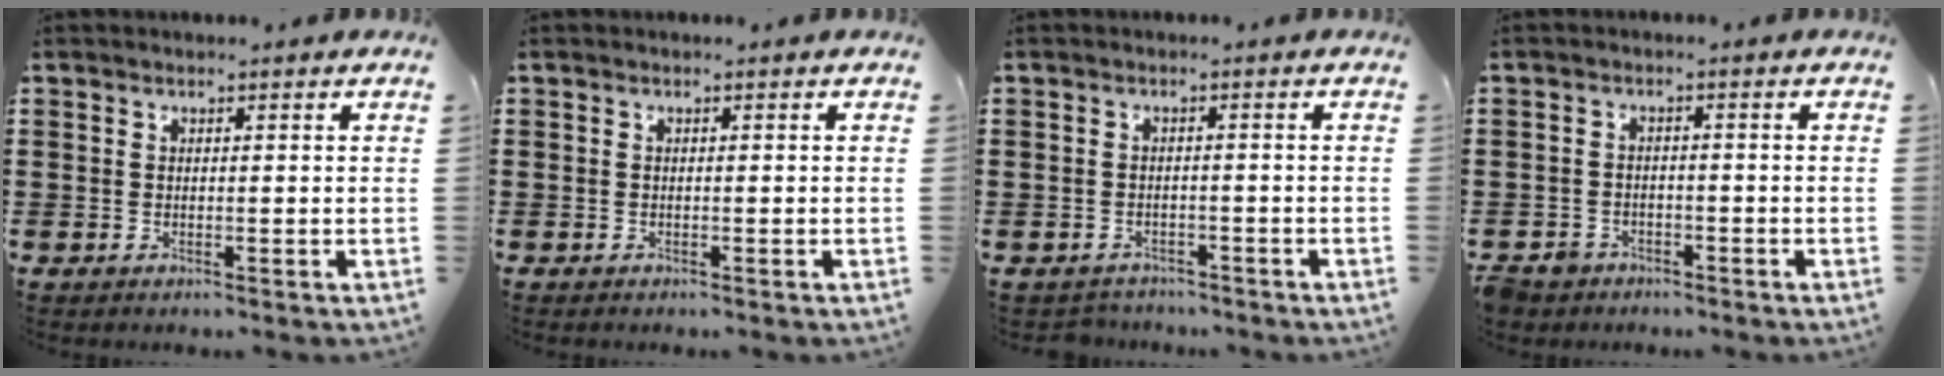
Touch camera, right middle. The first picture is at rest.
{"total": 0.0}
{"total": 1.6, "force": [-1.6, 0.3, -0.2], "torque": [-0.004, -0.002, -0.037]}
{"total": 2.3, "force": [-2.2, 0.8, -0.1], "torque": [-0.011, -0.002, -0.052]}